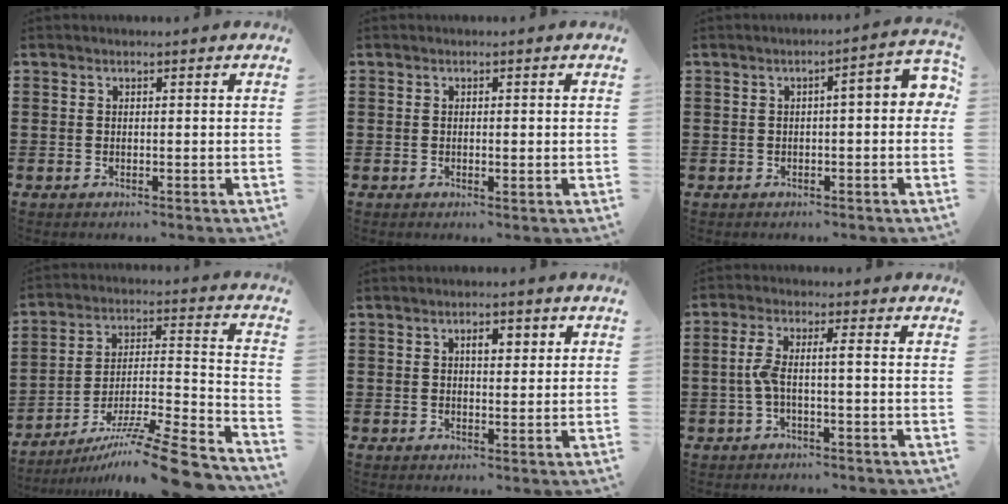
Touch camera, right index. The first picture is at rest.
{"total": 0.6, "force": [-0.1, 0.2, 0.6], "torque": [-0.014, -0.003, -0.001]}
{"total": 3.9, "force": [-0.2, 0.8, 3.8], "torque": [-0.061, 0.002, -0.009]}
{"total": 11.7, "force": [-9.5, 0.2, 6.8], "torque": [-0.096, 0.019, -0.181]}
{"total": 3.0, "force": [0.9, 1.3, 2.5], "torque": [-0.035, 0.003, 0.008]}
{"total": 4.0, "force": [-1.0, 0.3, 3.9], "torque": [-0.088, -0.006, -0.026]}